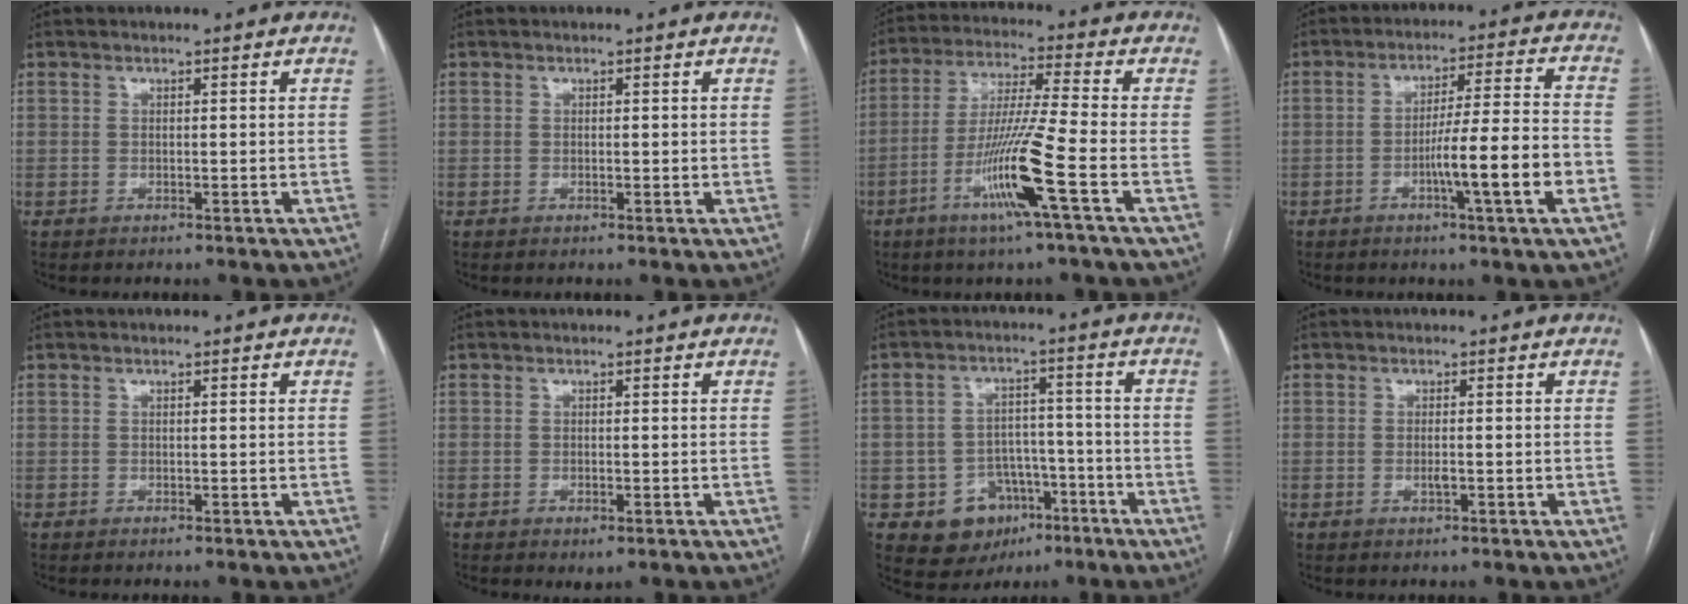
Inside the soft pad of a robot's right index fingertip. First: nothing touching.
{"total": 0.6, "force": [0.1, 0.3, 0.5], "torque": [-0.006, -0.001, 0.002]}
{"total": 12.3, "force": [-4.9, -1.5, 11.1], "torque": [-0.220, -0.015, -0.099]}
{"total": 11.7, "force": [-3.8, -0.6, 11.0], "torque": [-0.177, 0.000, -0.062]}
{"total": 0.0}
{"total": 1.6, "force": [-0.8, 0.6, 1.3], "torque": [-0.017, -0.003, -0.006]}
{"total": 8.7, "force": [-4.0, 7.3, 2.6], "torque": [-0.035, 0.024, -0.049]}
{"total": 1.3, "force": [-0.3, 0.3, 1.2], "torque": [-0.025, -0.001, -0.006]}